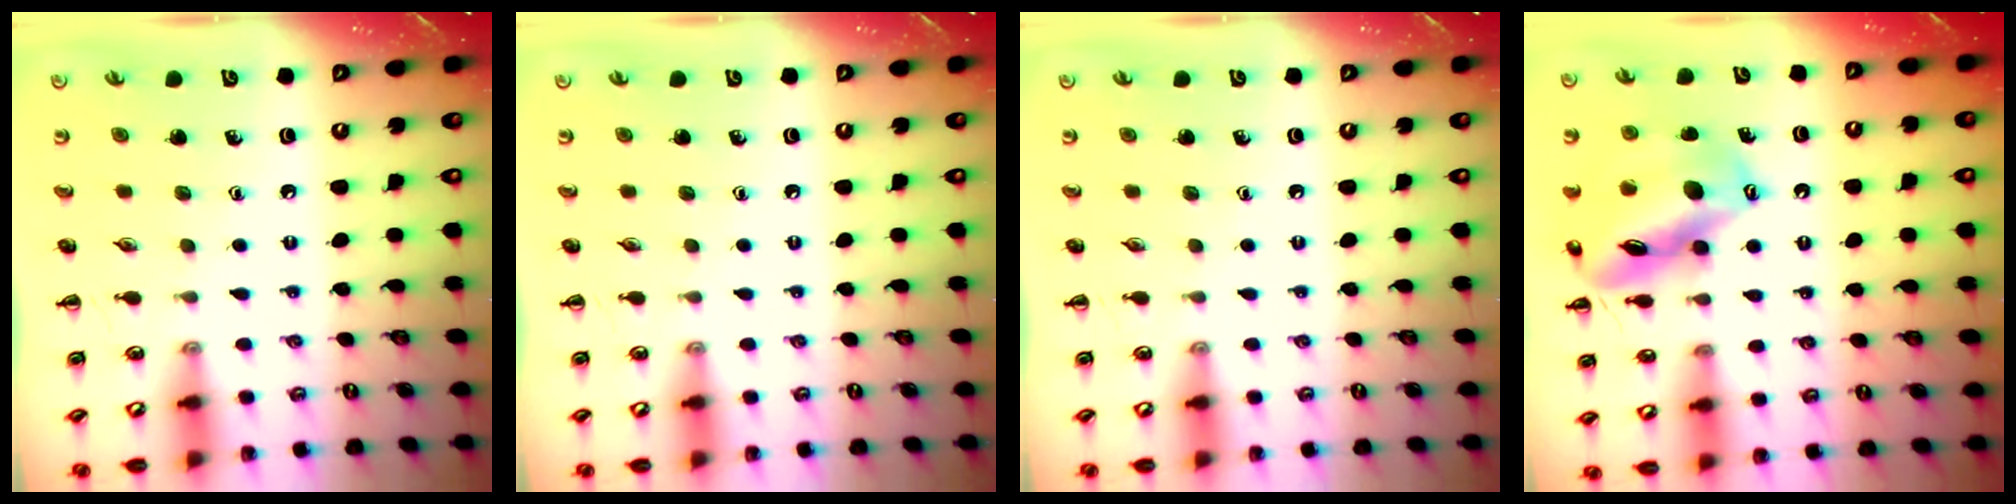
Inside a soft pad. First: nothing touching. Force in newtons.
{"total": 0.0}
{"total": 0.0}
{"total": 16.7, "press": 16.6, "slide": 2.0}